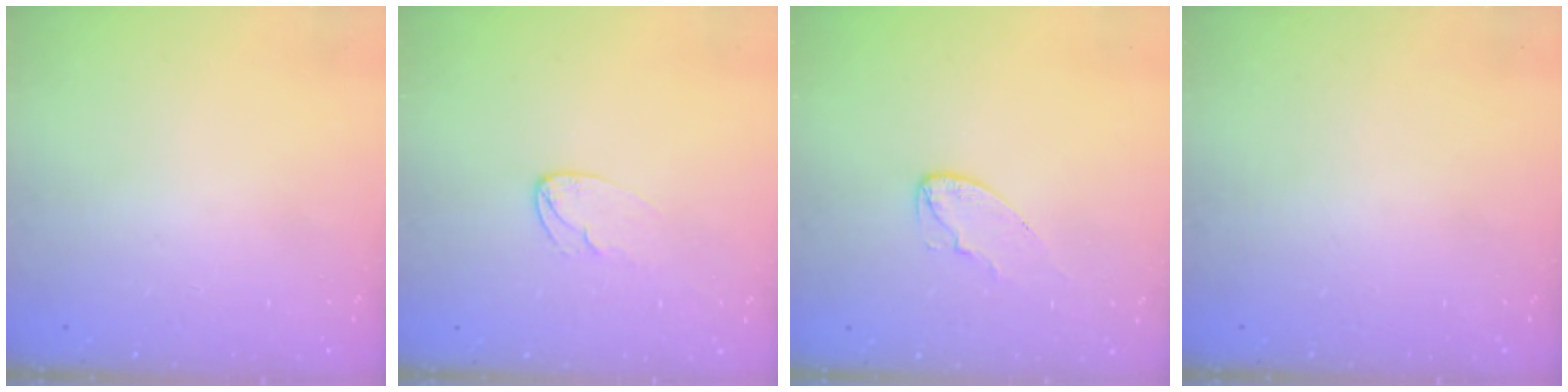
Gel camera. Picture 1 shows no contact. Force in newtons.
{"total": 4.5, "press": 4.5, "slide": 0.4}
{"total": 5.3, "press": 5.2, "slide": 0.6}
{"total": 0.0}